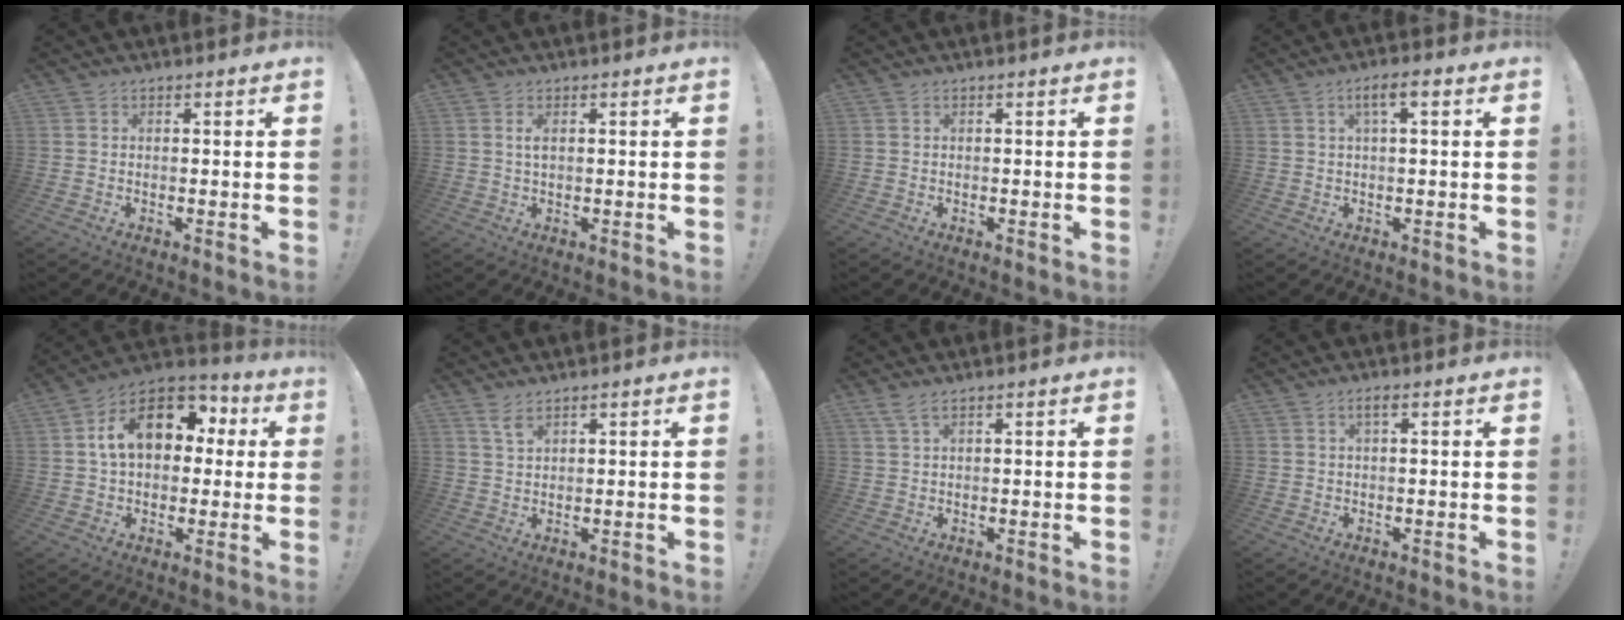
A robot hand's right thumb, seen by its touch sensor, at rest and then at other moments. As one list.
[{"total": 1.8, "force": [0.5, 0.5, 1.7], "torque": [-0.029, 0.000, 0.005]}, {"total": 0.0}, {"total": 4.5, "force": [1.3, 0.9, 4.2], "torque": [-0.070, 0.001, 0.017]}, {"total": 17.1, "force": [4.8, 11.5, 11.7], "torque": [-0.174, 0.001, 0.086]}, {"total": 3.4, "force": [2.4, 1.0, 2.2], "torque": [-0.040, -0.009, 0.043]}, {"total": 3.1, "force": [2.0, 0.7, 2.3], "torque": [-0.048, -0.002, 0.037]}, {"total": 1.8, "force": [0.5, 0.3, 1.7], "torque": [-0.030, 0.001, 0.006]}]